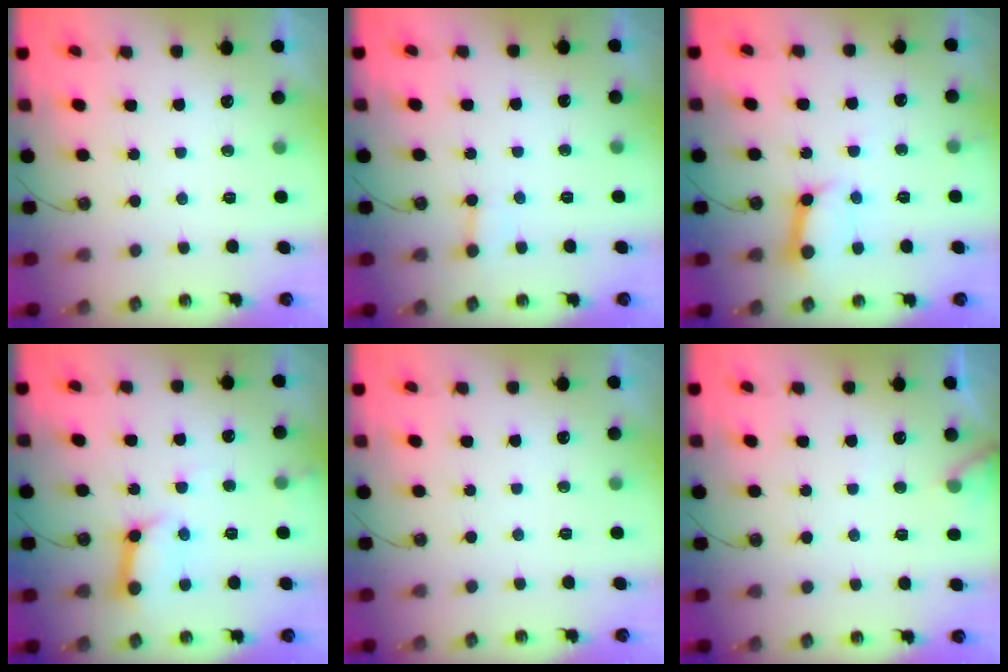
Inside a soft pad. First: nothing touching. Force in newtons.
{"total": 3.6, "press": 3.5, "slide": 0.8}
{"total": 11.3, "press": 11.2, "slide": 1.5}
{"total": 9.8, "press": 9.7, "slide": 1.1}
{"total": 0.0}
{"total": 7.3, "press": 7.3, "slide": 0.4}